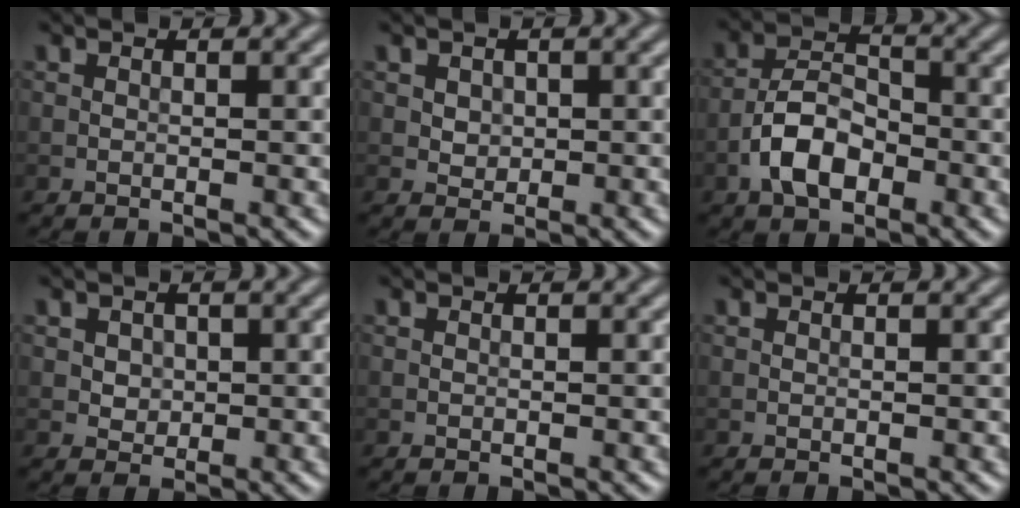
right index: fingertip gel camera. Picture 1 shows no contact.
{"total": 1.4, "force": [0.4, 1.2, 0.6], "torque": [-0.011, -0.003, 0.014]}
{"total": 5.2, "force": [-2.3, 3.0, 3.6], "torque": [-0.061, 0.007, -0.049]}
{"total": 1.7, "force": [0.5, 1.4, 0.7], "torque": [-0.014, 0.000, 0.016]}
{"total": 0.0}
{"total": 0.0}